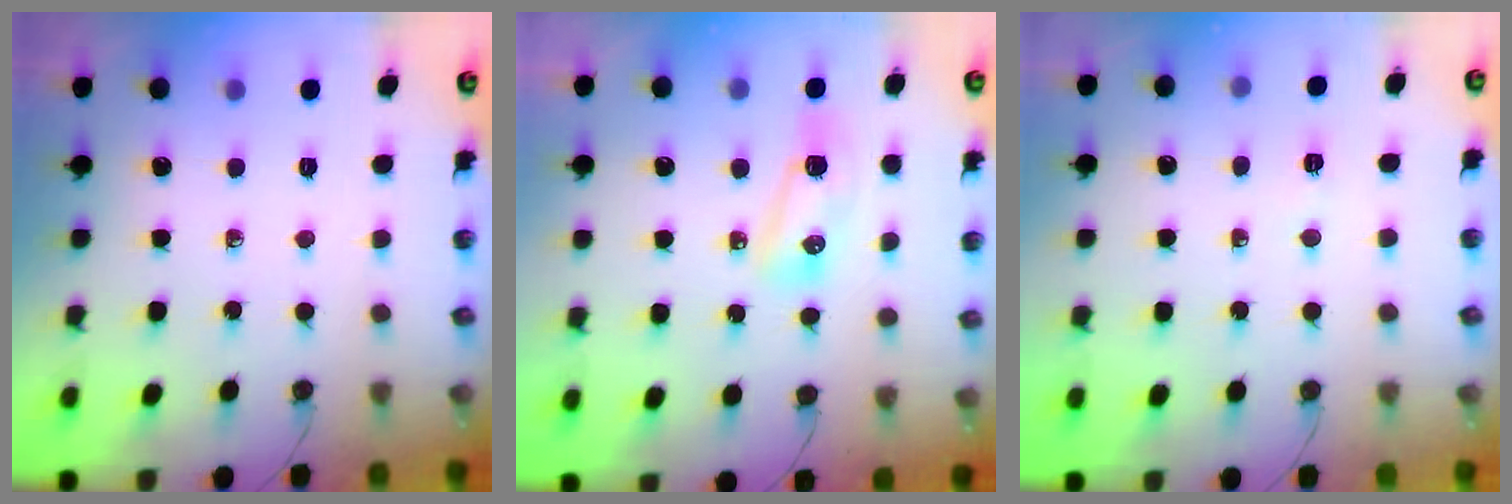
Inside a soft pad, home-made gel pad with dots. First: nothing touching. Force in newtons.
{"total": 8.4, "press": 8.1, "slide": 2.5}
{"total": 2.4, "press": 2.3, "slide": 0.7}